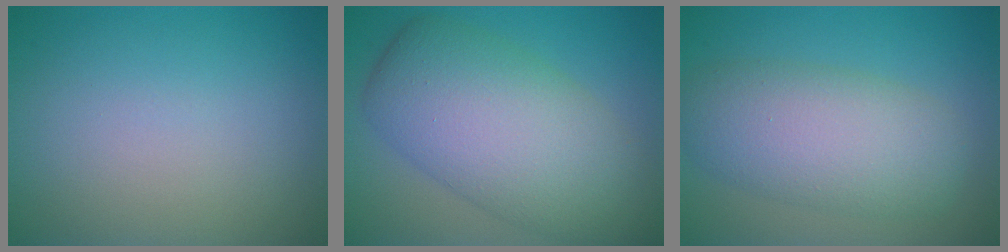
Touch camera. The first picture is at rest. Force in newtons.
{"total": 10.0, "press": 10.0, "slide": 0.4}
{"total": 6.8, "press": 6.8, "slide": 0.3}